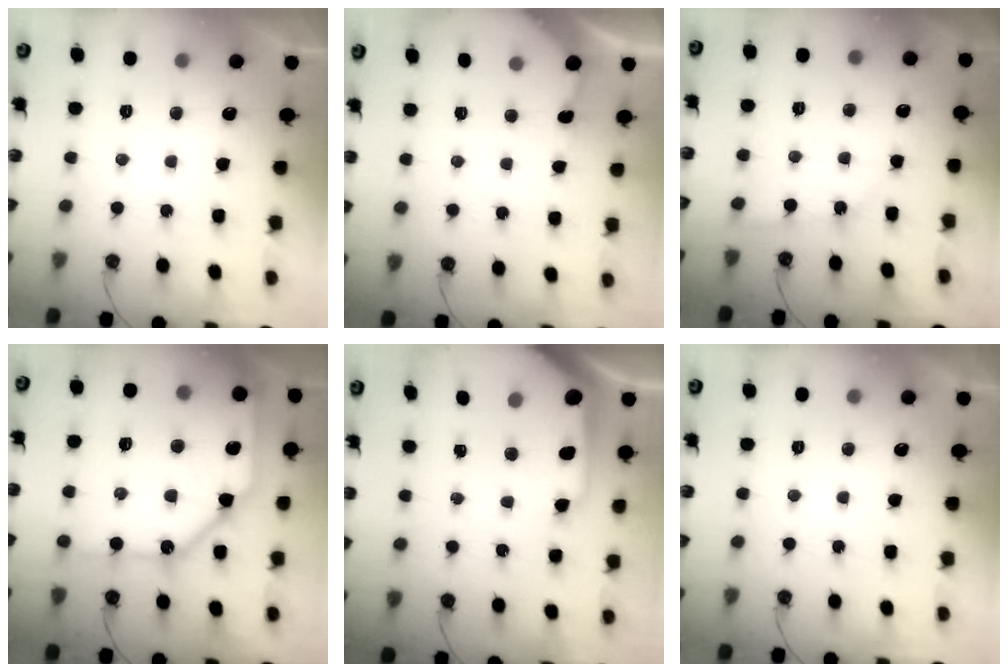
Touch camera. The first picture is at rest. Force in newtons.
{"total": 3.5, "press": 3.5, "slide": 0.3}
{"total": 4.2, "press": 4.2, "slide": 0.5}
{"total": 21.9, "press": 21.8, "slide": 2.1}
{"total": 11.1, "press": 11.0, "slide": 1.3}
{"total": 0.0}